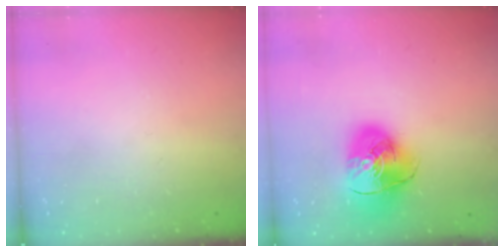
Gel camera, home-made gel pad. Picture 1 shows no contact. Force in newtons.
{"total": 14.6, "press": 14.4, "slide": 2.1}